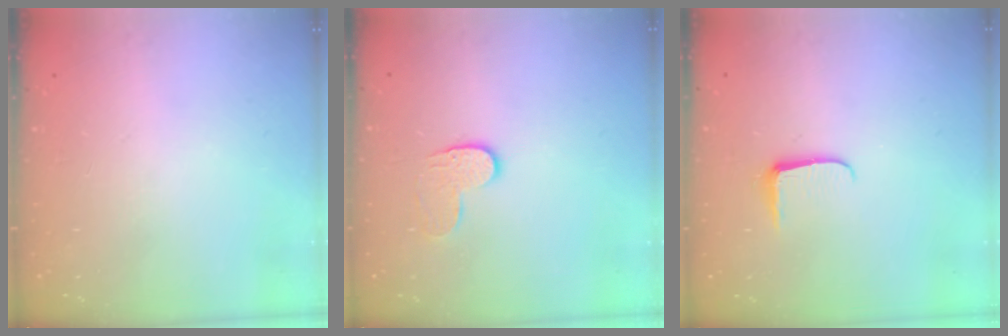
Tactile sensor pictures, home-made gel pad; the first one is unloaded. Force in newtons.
{"total": 5.7, "press": 5.7, "slide": 0.4}
{"total": 6.2, "press": 6.1, "slide": 0.8}